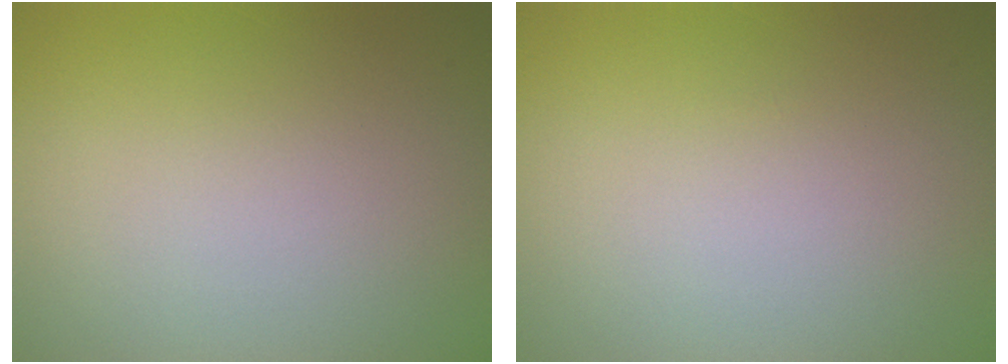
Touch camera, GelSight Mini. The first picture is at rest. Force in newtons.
{"total": 0.0}